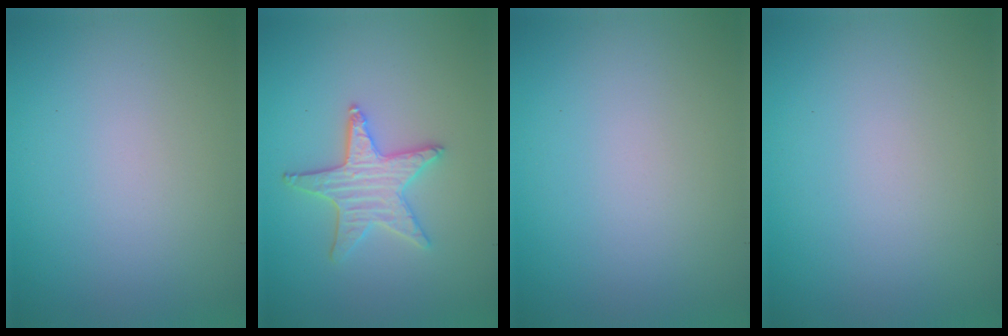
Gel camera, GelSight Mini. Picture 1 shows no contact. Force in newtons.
{"total": 3.8, "press": 3.5, "slide": 1.6}
{"total": 0.0}
{"total": 0.0}